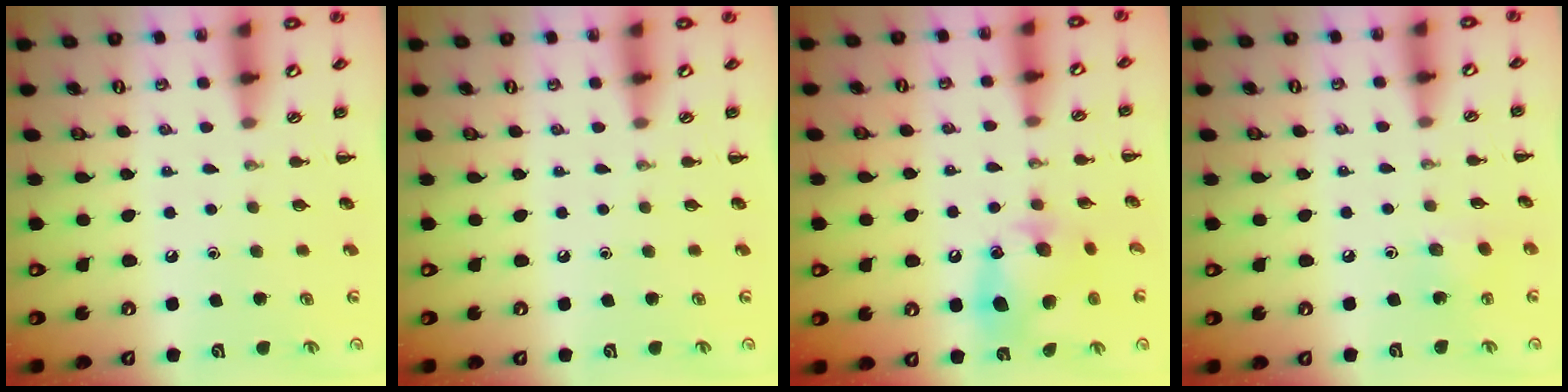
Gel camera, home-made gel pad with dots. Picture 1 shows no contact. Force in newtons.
{"total": 0.0}
{"total": 12.7, "press": 12.5, "slide": 1.8}
{"total": 3.8, "press": 3.7, "slide": 1.1}